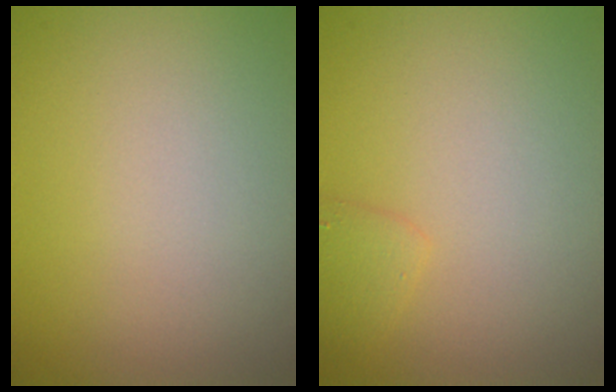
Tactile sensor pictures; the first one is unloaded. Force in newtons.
{"total": 1.3, "press": 1.3, "slide": 0.1}